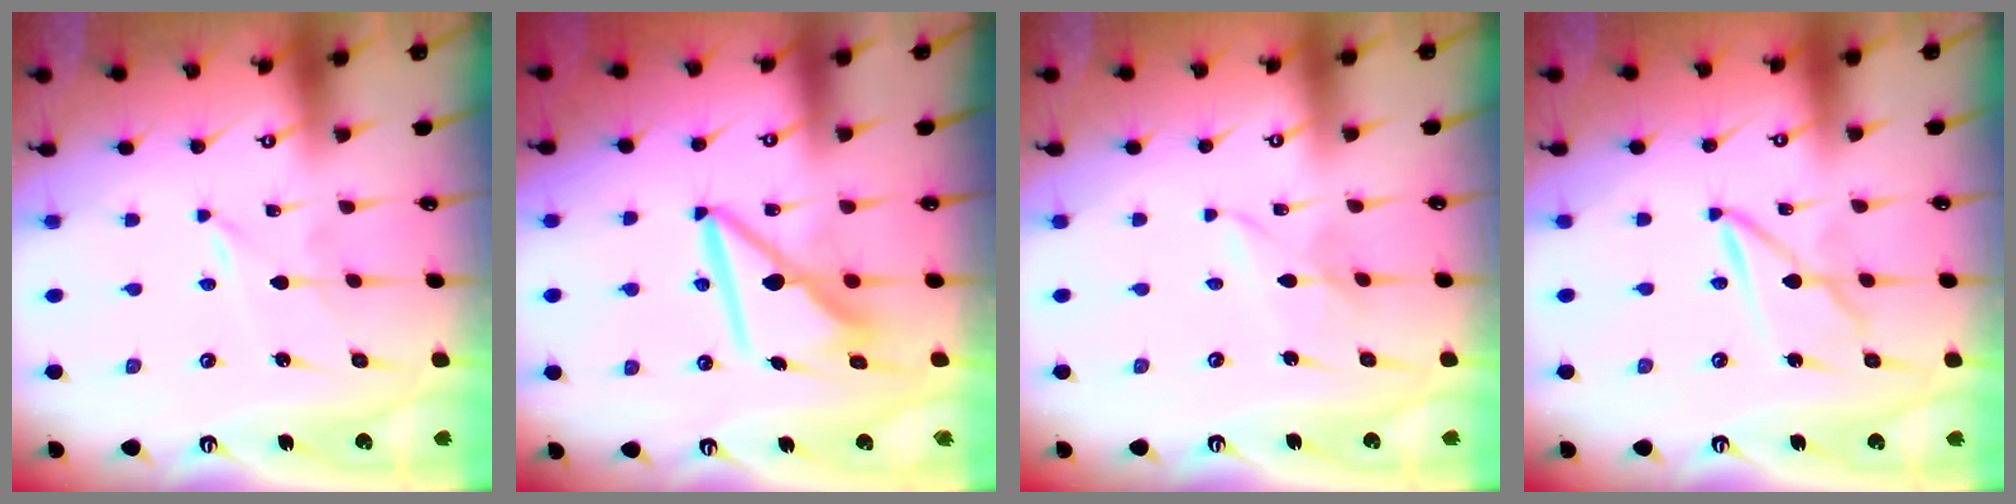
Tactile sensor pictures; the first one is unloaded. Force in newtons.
{"total": 9.3, "press": 9.3, "slide": 0.9}
{"total": 2.9, "press": 2.9, "slide": 0.3}
{"total": 5.4, "press": 5.4, "slide": 0.4}